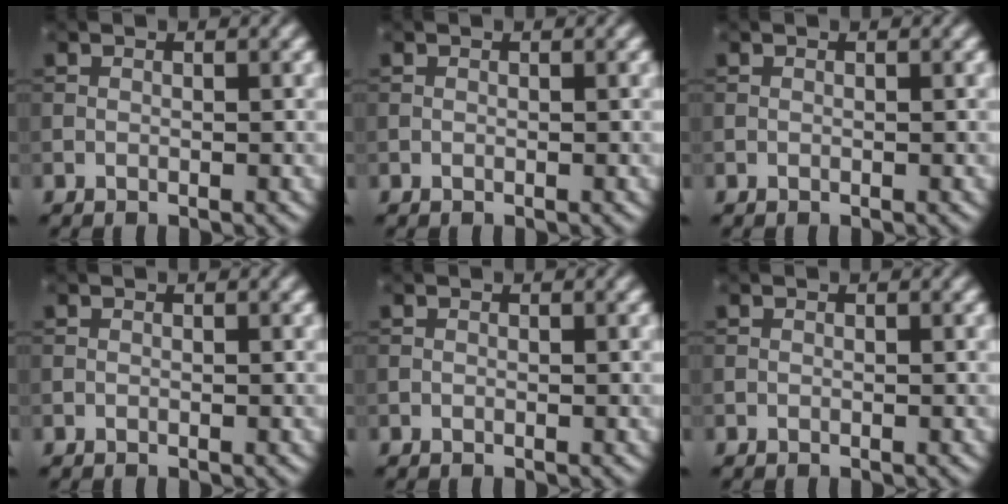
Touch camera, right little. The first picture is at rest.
{"total": 0.0}
{"total": 0.0}
{"total": 0.0}
{"total": 0.0}
{"total": 0.0}